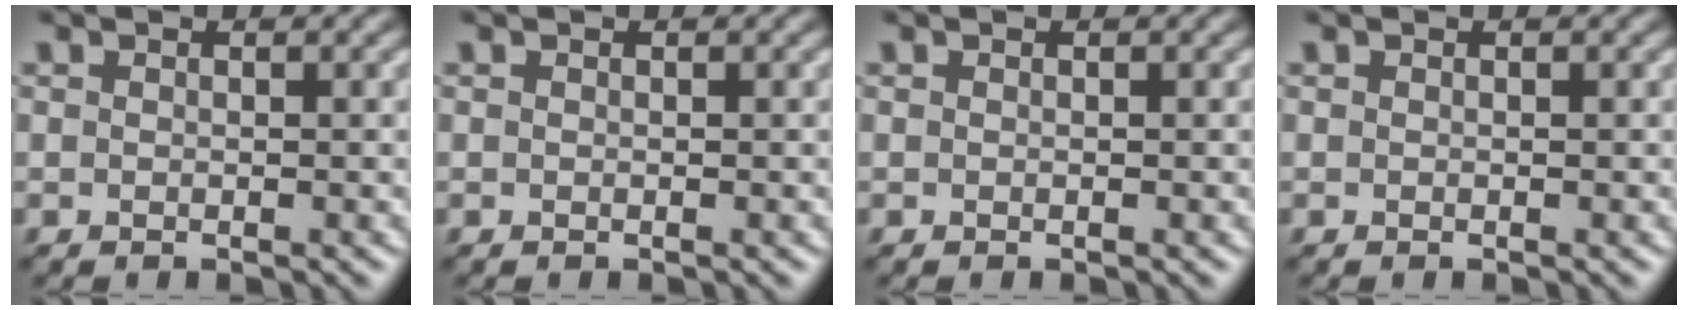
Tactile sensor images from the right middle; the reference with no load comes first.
{"total": 0.0}
{"total": 0.0}
{"total": 0.0}